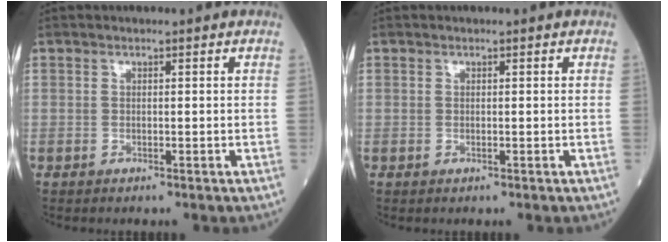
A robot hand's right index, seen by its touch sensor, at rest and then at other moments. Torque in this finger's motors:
{"motor_torque": [0.03, 0.00, -0.01, -0.01]}